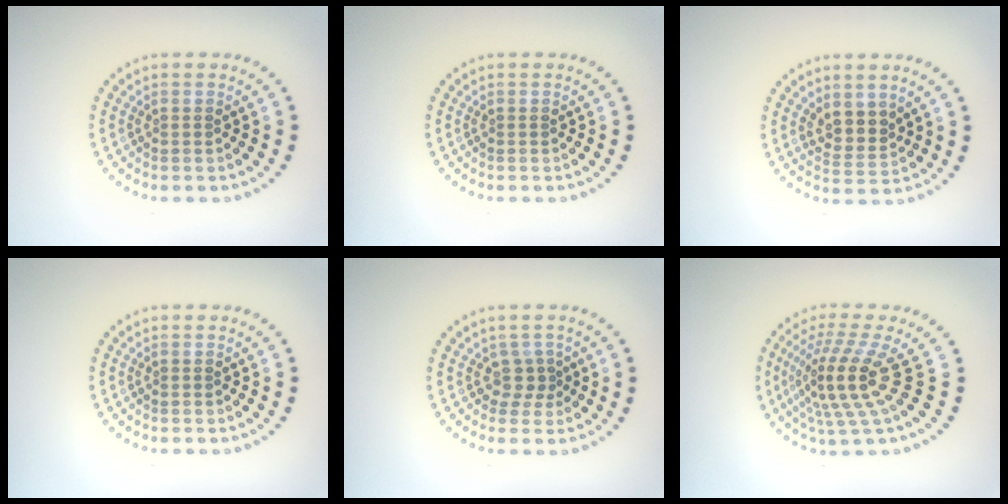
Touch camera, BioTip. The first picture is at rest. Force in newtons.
{"total": 0.0}
{"total": 2.4, "press": 1.9, "slide": 1.4}
{"total": 0.0}
{"total": 1.7, "press": 1.1, "slide": 1.3}
{"total": 5.2, "press": 3.7, "slide": 3.7}